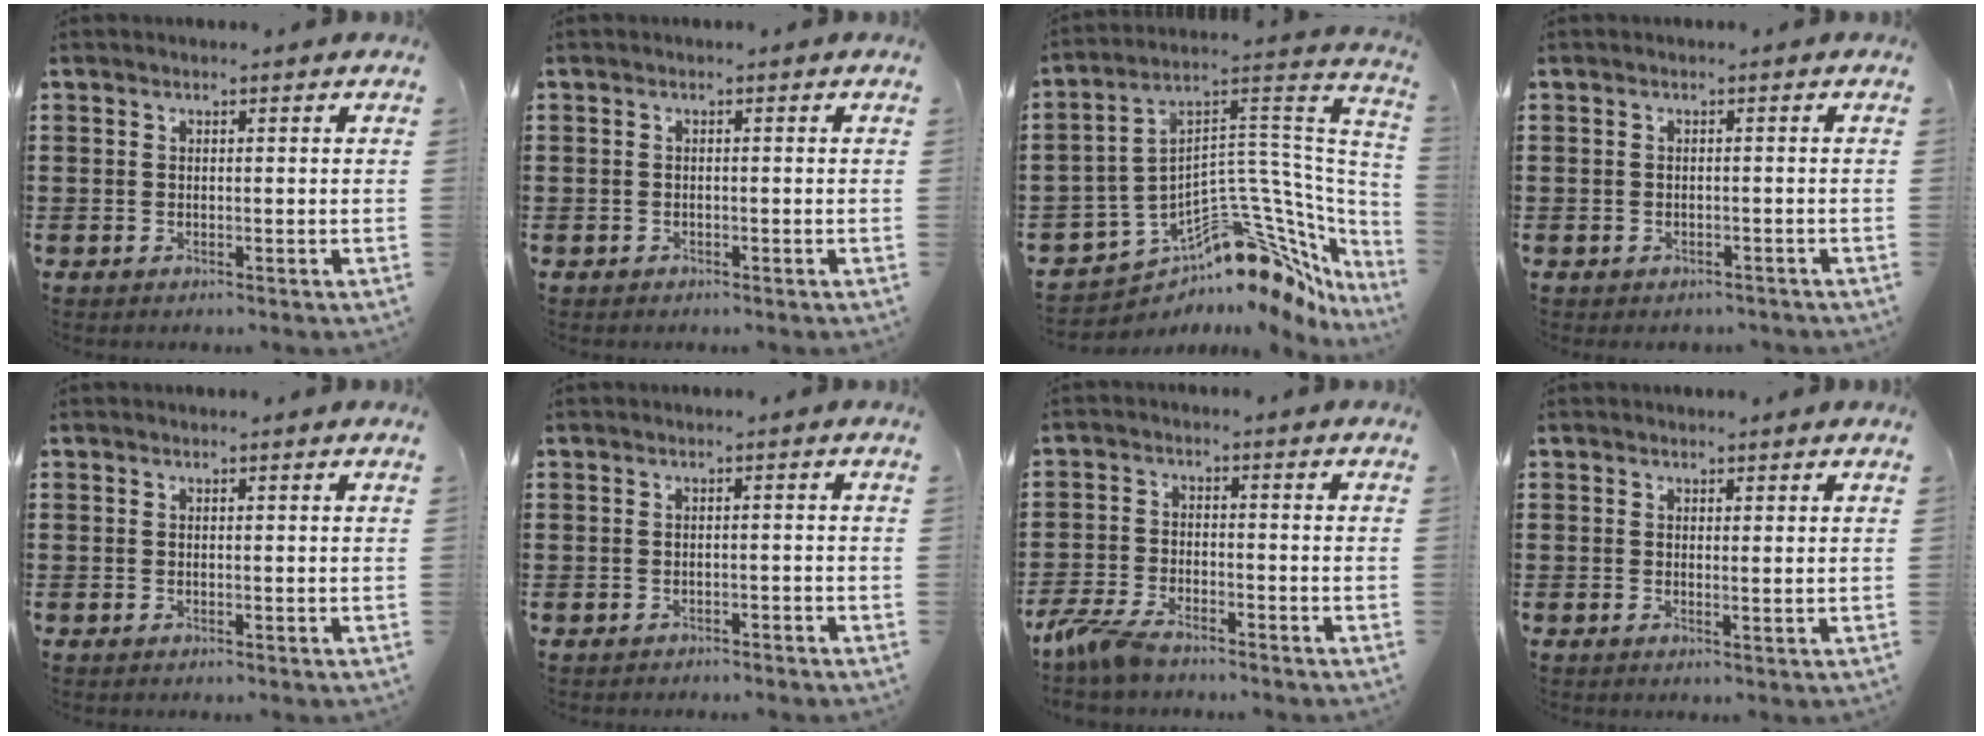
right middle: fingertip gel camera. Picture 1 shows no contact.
{"total": 0.5, "force": [-0.4, 0.4, 0.0], "torque": [-0.001, 0.003, -0.010]}
{"total": 10.2, "force": [-6.2, 3.9, 7.1], "torque": [-0.138, -0.026, -0.129]}
{"total": 0.7, "force": [-0.6, 0.2, 0.0], "torque": [-0.003, -0.001, -0.014]}
{"total": 0.0}
{"total": 1.0, "force": [-1.0, 0.2, 0.0], "torque": [-0.003, -0.001, -0.020]}
{"total": 5.3, "force": [-4.4, 1.3, 2.7], "torque": [-0.079, -0.010, -0.091]}
{"total": 0.9, "force": [0.7, -0.2, 0.5], "torque": [-0.004, -0.009, 0.011]}